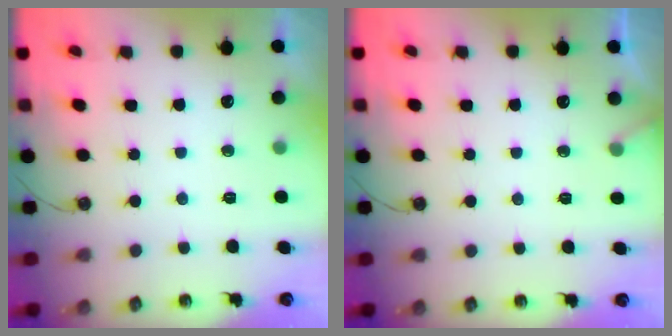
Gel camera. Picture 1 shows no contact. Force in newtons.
{"total": 3.9, "press": 3.9, "slide": 0.2}